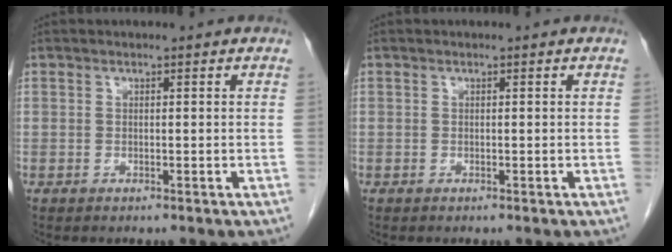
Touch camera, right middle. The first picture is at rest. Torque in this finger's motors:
{"motor_torque": [-0.18, -0.06, -0.08, -0.04]}